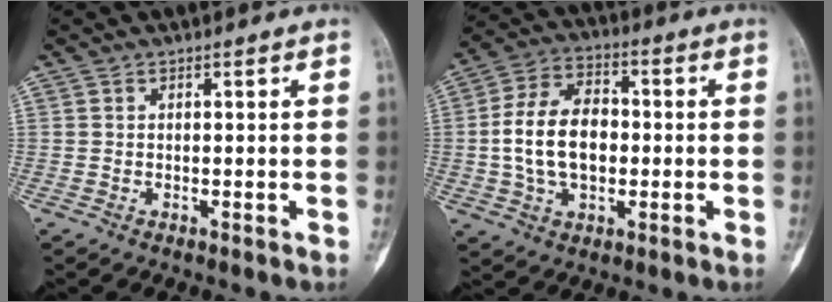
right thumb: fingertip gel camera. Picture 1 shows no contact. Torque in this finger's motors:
{"motor_torque": [1.01, 1.03, 0.72, -0.60, 0.11]}